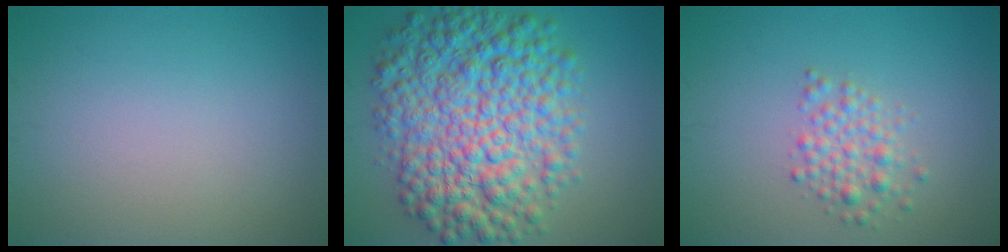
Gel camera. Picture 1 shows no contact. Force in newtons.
{"total": 11.3, "press": 11.3, "slide": 0.1}
{"total": 2.5, "press": 2.5, "slide": 0.1}